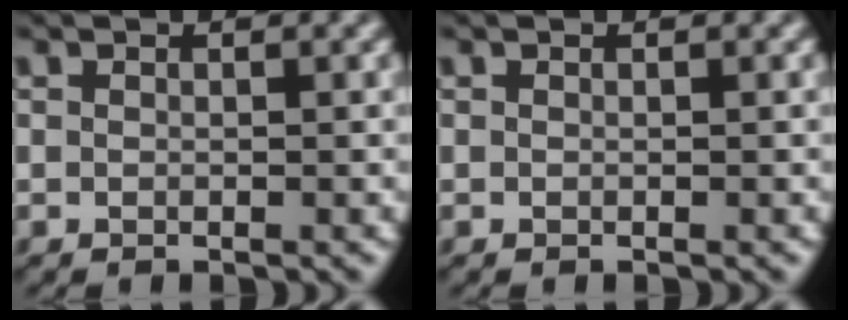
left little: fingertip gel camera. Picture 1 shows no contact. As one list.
[{"total": 0.0}]